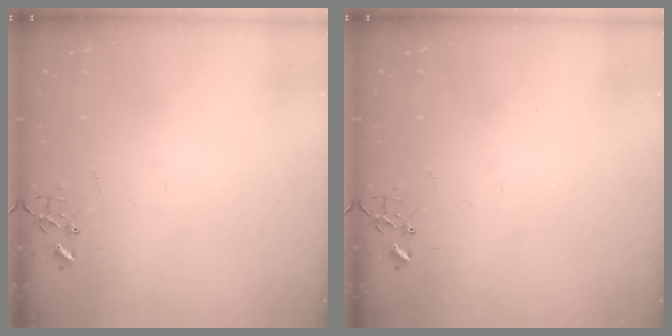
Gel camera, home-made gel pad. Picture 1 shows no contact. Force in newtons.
{"total": 0.0}